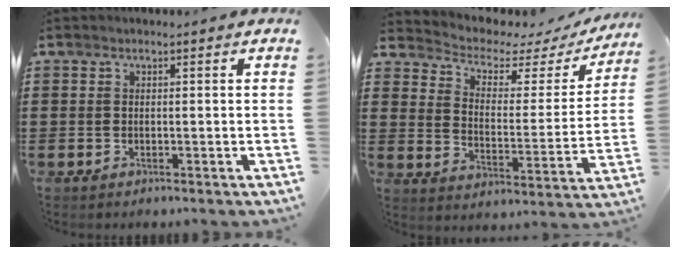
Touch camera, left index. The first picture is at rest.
{"total": 3.4, "force": [2.6, 1.6, 1.5], "torque": [-0.048, -0.021, 0.035]}